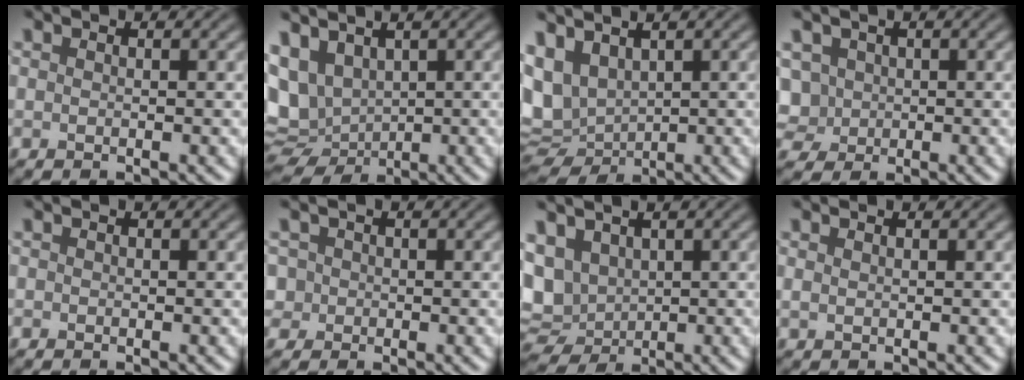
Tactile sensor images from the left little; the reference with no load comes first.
{"total": 7.5, "force": [1.6, 5.4, 4.9], "torque": [-0.094, -0.009, 0.041]}
{"total": 7.2, "force": [1.9, 4.8, 5.1], "torque": [-0.103, -0.007, 0.047]}
{"total": 4.9, "force": [0.5, 4.3, 2.2], "torque": [-0.061, 0.017, 0.004]}
{"total": 0.0}
{"total": 1.8, "force": [0.3, 1.8, 0.4], "torque": [-0.002, 0.007, 0.004]}
{"total": 6.1, "force": [1.2, 4.6, 3.7], "torque": [-0.090, -0.005, 0.026]}
{"total": 0.7, "force": [0.4, 0.2, 0.5], "torque": [-0.009, 0.000, 0.008]}